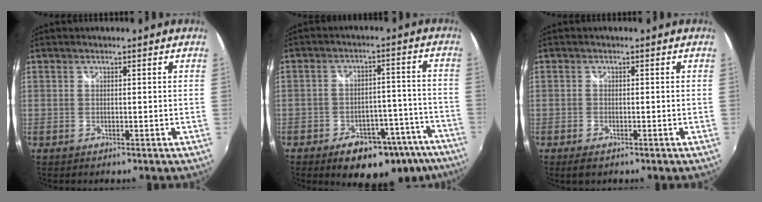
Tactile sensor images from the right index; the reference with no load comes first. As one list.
[{"total": 17.0, "force": [-12.1, 8.3, 8.6], "torque": [-0.128, 0.019, -0.137]}, {"total": 2.4, "force": [-1.7, 1.1, 1.3], "torque": [-0.028, -0.010, -0.030]}]